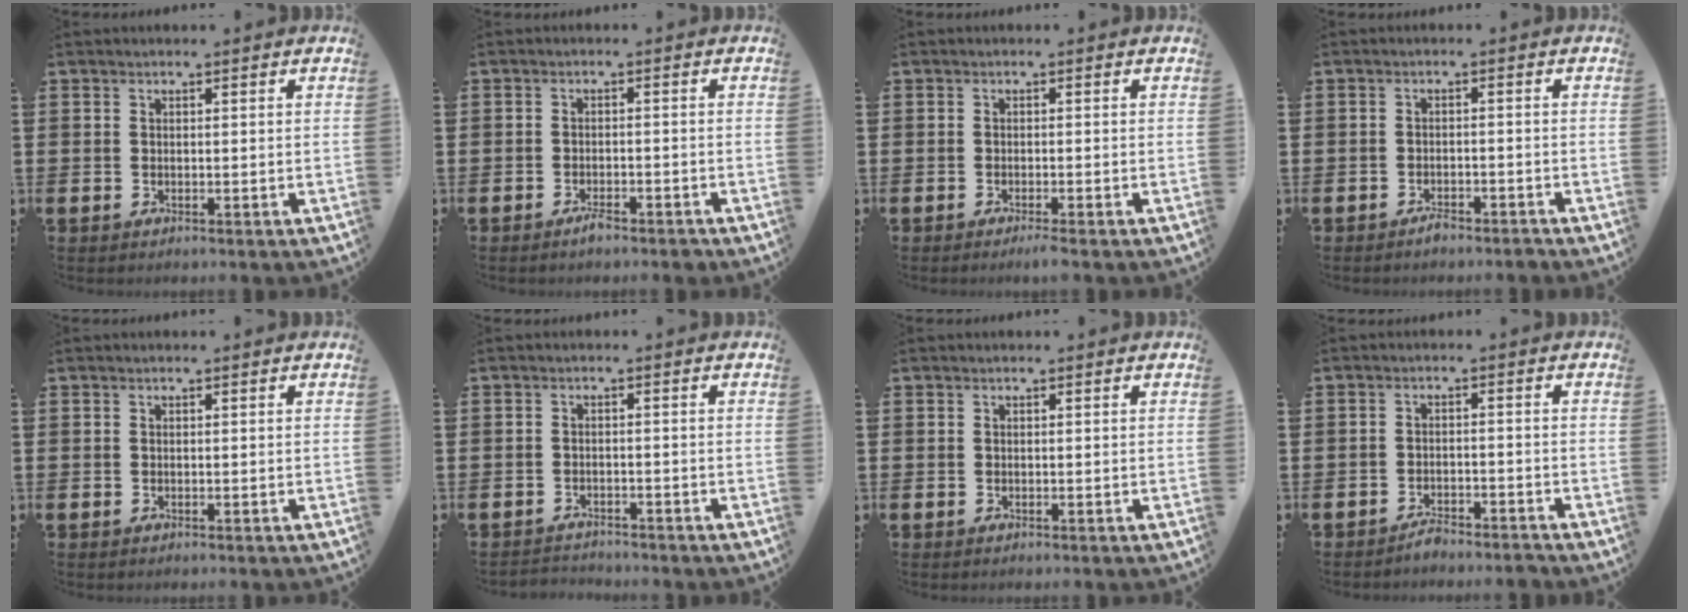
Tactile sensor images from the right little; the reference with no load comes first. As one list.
[{"total": 1.7, "force": [-1.6, 0.2, 0.6], "torque": [-0.015, 0.001, -0.031]}, {"total": 1.2, "force": [-0.8, 0.0, 0.8], "torque": [-0.012, -0.001, -0.016]}, {"total": 1.5, "force": [-1.4, 0.2, 0.4], "torque": [-0.011, 0.002, -0.029]}, {"total": 0.0}, {"total": 1.5, "force": [-1.5, 0.1, -0.2], "torque": [-0.001, 0.003, -0.033]}, {"total": 0.0}, {"total": 2.0, "force": [-2.0, 0.1, 0.3], "torque": [-0.011, 0.004, -0.042]}]